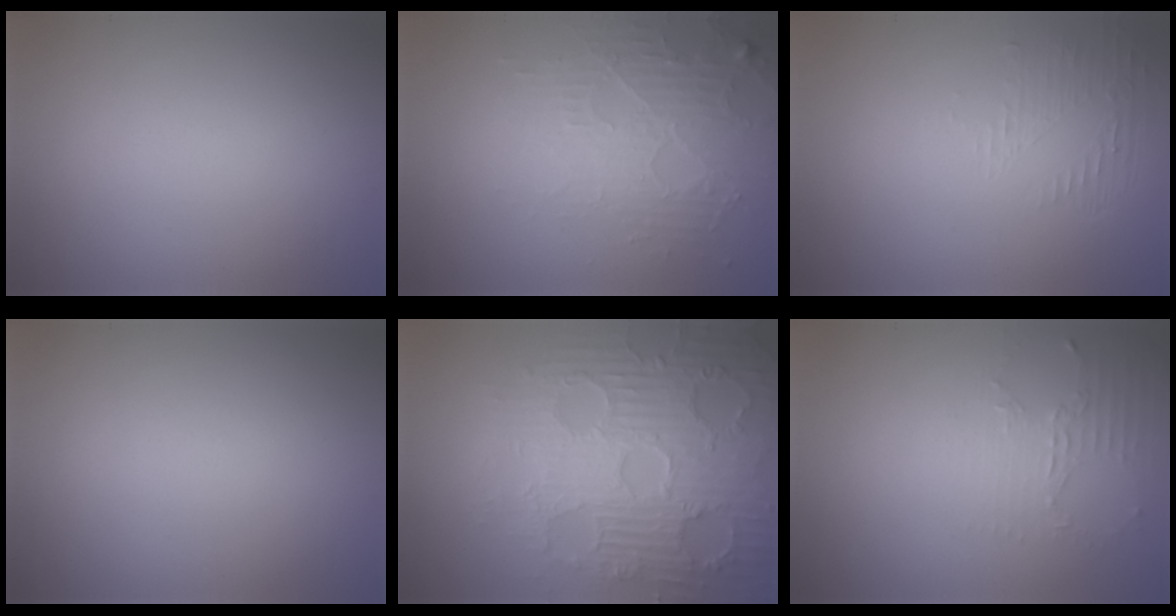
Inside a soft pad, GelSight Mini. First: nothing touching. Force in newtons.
{"total": 3.8, "press": 2.9, "slide": 2.4}
{"total": 1.3, "press": 0.0, "slide": 1.3}
{"total": 0.0}
{"total": 7.5, "press": 6.1, "slide": 4.3}
{"total": 2.2, "press": 1.6, "slide": 1.5}